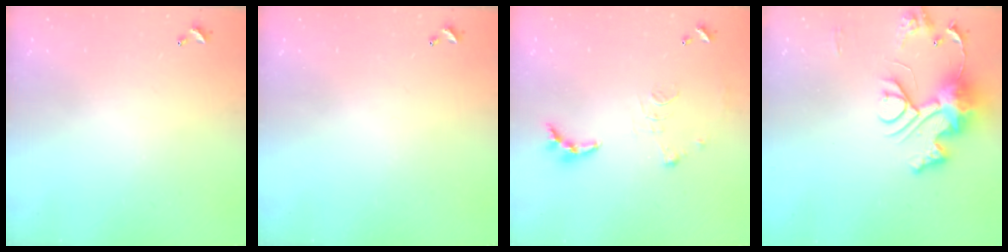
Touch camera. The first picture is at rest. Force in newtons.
{"total": 0.0}
{"total": 9.3, "press": 9.3, "slide": 0.8}
{"total": 13.2, "press": 13.1, "slide": 1.4}